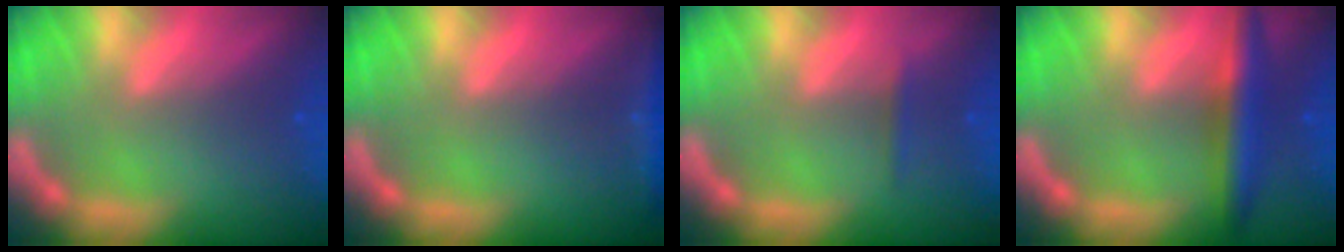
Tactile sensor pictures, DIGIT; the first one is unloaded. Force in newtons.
{"total": 2.4}
{"total": 0.9}
{"total": 5.0}